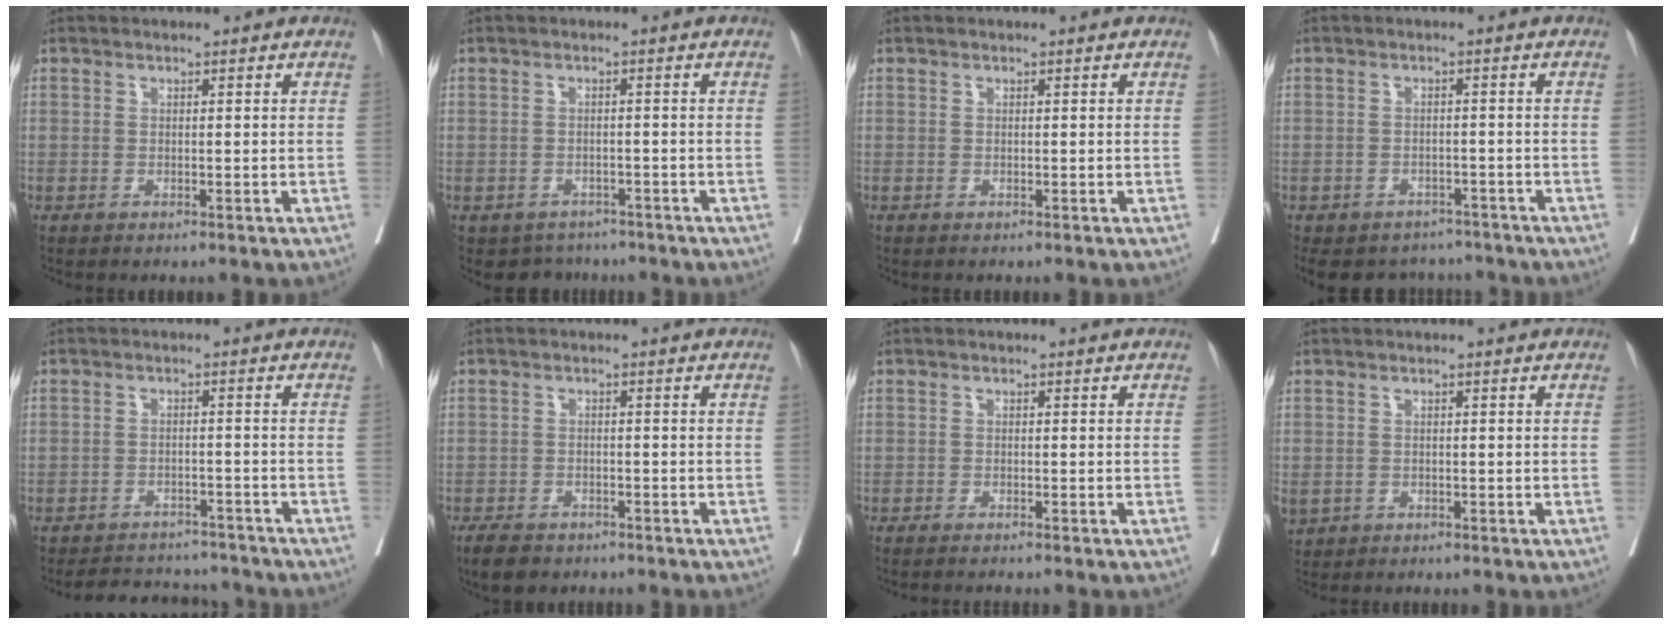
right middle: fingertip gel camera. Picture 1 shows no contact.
{"total": 4.0, "force": [-3.2, 2.4, -0.1], "torque": [0.008, 0.010, -0.045]}
{"total": 0.0}
{"total": 9.5, "force": [-8.2, 4.6, 1.3], "torque": [-0.021, 0.011, -0.103]}
{"total": 9.0, "force": [-8.5, 2.9, 1.3], "torque": [-0.012, 0.009, -0.111]}
{"total": 4.7, "force": [-3.6, 2.2, 1.9], "torque": [-0.032, -0.004, -0.055]}
{"total": 2.8, "force": [-2.4, -0.1, 1.4], "torque": [-0.016, -0.001, -0.031]}
{"total": 2.8, "force": [-1.1, 2.3, 1.0], "torque": [-0.026, -0.002, -0.012]}